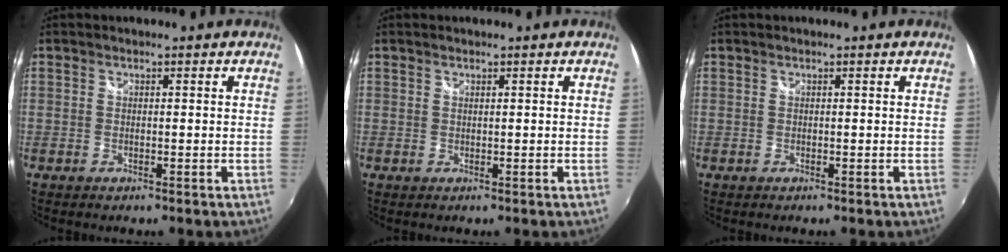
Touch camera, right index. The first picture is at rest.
{"total": 0.0}
{"total": 0.0}